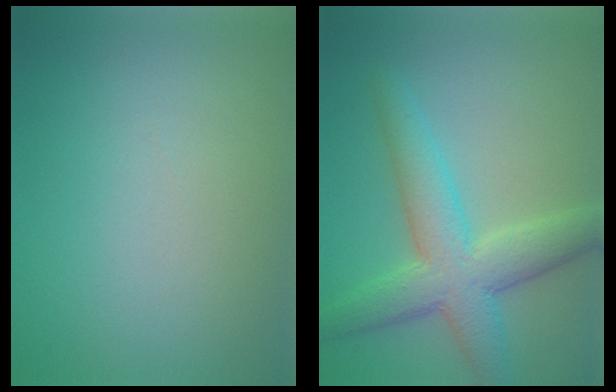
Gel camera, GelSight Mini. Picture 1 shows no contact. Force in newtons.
{"total": 6.5, "press": 6.5, "slide": 0.1}